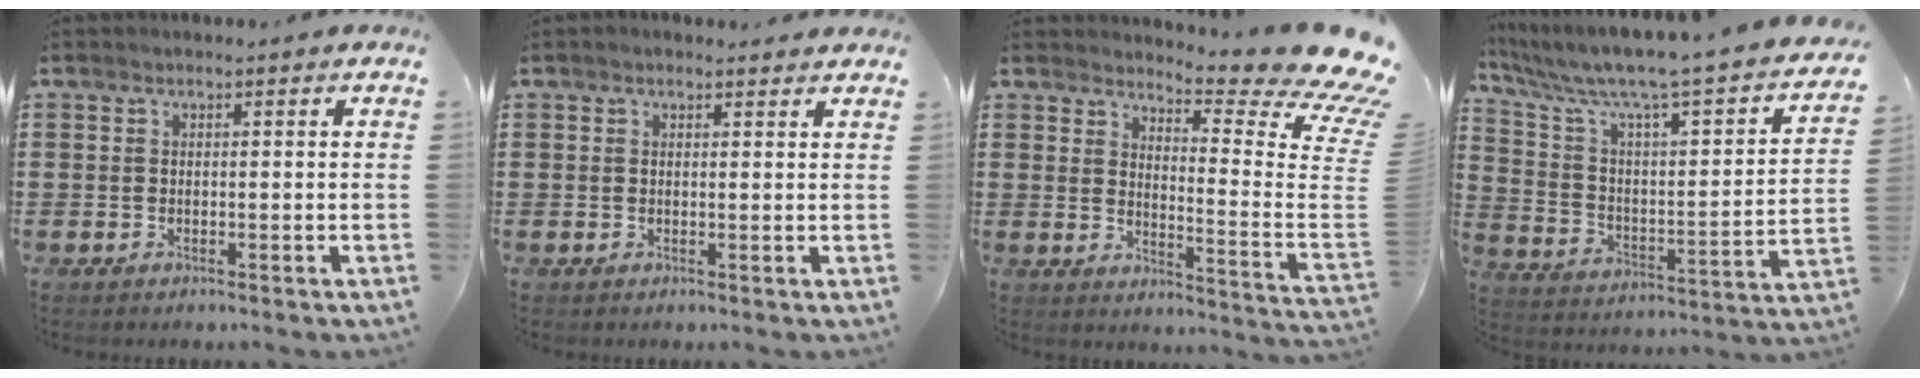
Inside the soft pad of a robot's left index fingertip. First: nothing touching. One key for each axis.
{"total": 0.9, "fx": 0.8, "fy": 0.2, "fz": 0.3, "tx": -0.007, "ty": 0.002, "tz": 0.016}
{"total": 8.6, "fx": 7.5, "fy": 0.4, "fz": 4.2, "tx": -0.074, "ty": -0.073, "tz": 0.124}
{"total": 6.6, "fx": 5.3, "fy": 0.4, "fz": 4.0, "tx": -0.104, "ty": -0.051, "tz": 0.079}